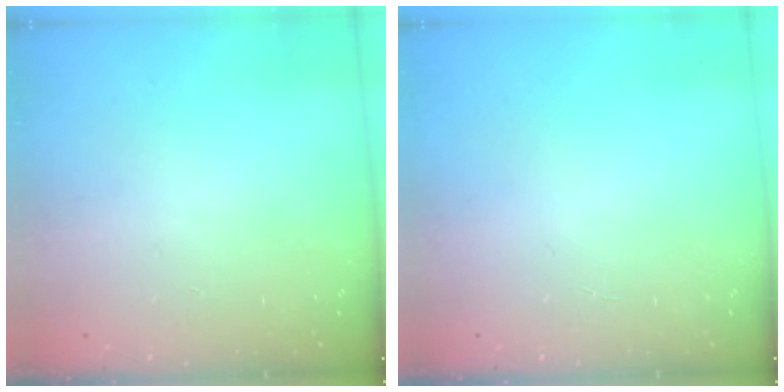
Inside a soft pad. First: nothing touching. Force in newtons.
{"total": 2.5, "press": 2.5, "slide": 0.3}